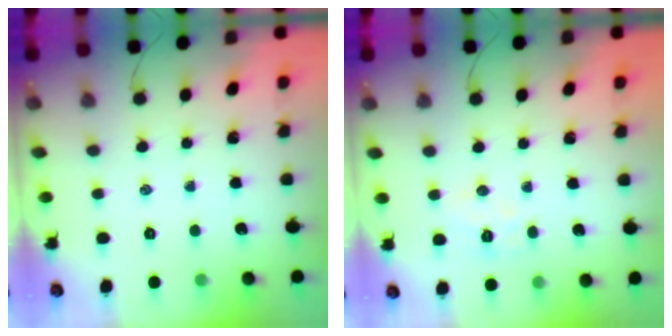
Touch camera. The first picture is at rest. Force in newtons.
{"total": 6.5, "press": 6.4, "slide": 1.2}